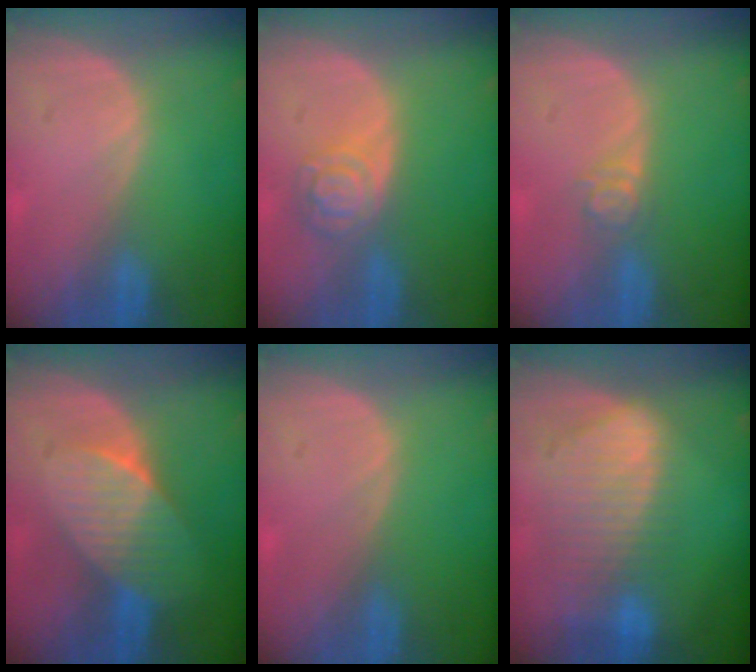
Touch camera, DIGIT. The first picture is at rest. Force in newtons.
{"total": 5.2, "press": 4.6, "slide": 2.4}
{"total": 3.0, "press": 2.5, "slide": 1.7}
{"total": 7.4, "press": 6.7, "slide": 3.2}
{"total": 0.0}
{"total": 9.3, "press": 8.1, "slide": 4.5}